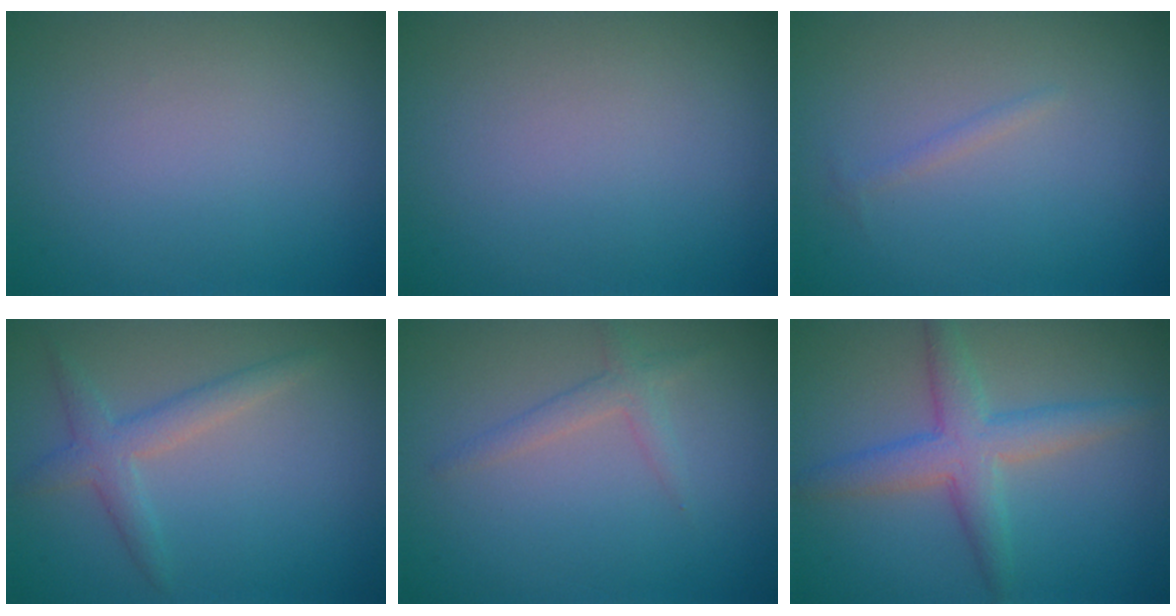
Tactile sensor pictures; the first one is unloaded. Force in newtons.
{"total": 0.0}
{"total": 0.6, "press": 0.6, "slide": 0.0}
{"total": 2.5, "press": 2.5, "slide": 0.1}
{"total": 1.6, "press": 1.6, "slide": 0.1}
{"total": 4.3, "press": 4.3, "slide": 0.2}